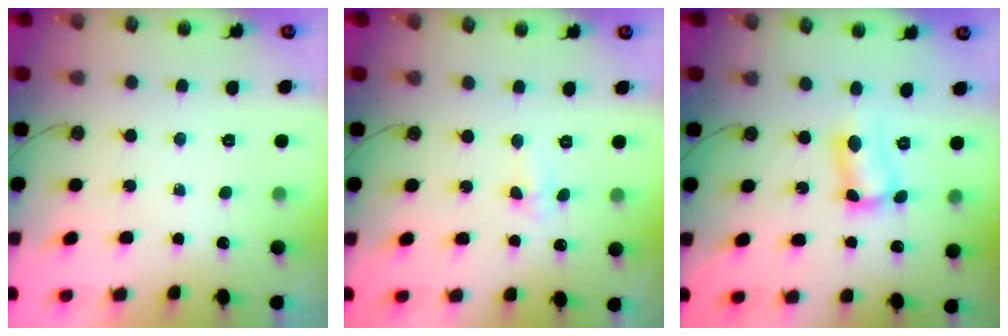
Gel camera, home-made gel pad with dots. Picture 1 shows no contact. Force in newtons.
{"total": 2.8, "press": 2.6, "slide": 1.0}
{"total": 6.3, "press": 6.3, "slide": 0.3}